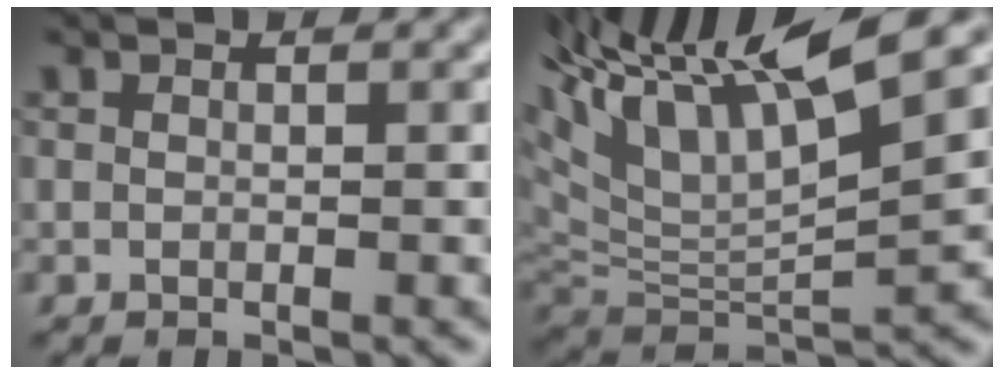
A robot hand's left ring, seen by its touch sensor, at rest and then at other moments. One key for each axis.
{"total": 11.4, "fx": 5.2, "fy": 3.6, "fz": 9.5, "tx": -0.186, "ty": 0.027, "tz": 0.095}